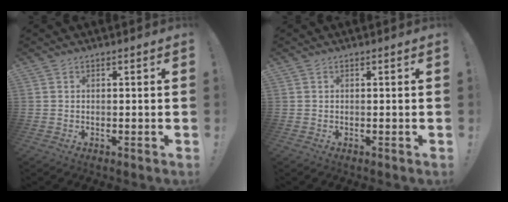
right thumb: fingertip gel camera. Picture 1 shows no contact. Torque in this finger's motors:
{"motor_torque": [0.00, 0.00, -0.07, 0.07, 0.00]}